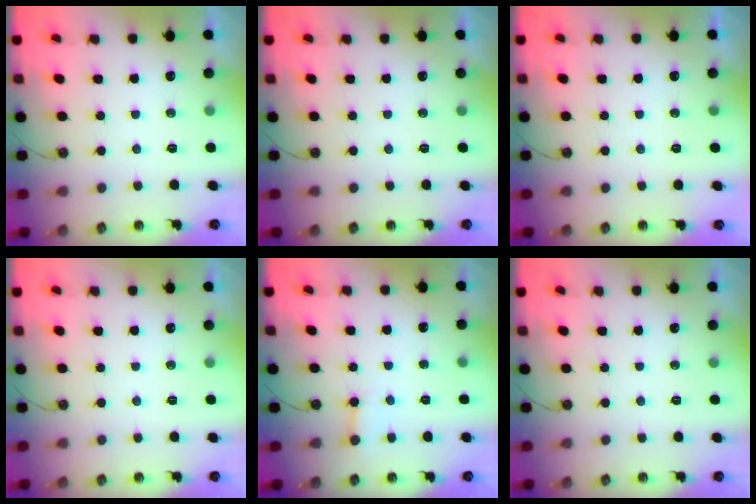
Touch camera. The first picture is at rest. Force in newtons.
{"total": 0.0}
{"total": 0.0}
{"total": 0.0}
{"total": 2.5, "press": 2.5, "slide": 0.4}
{"total": 0.0}